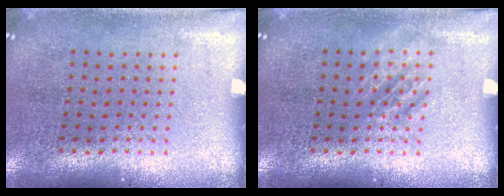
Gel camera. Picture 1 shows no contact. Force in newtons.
{"total": 1.4, "press": 1.4, "slide": 0.2}